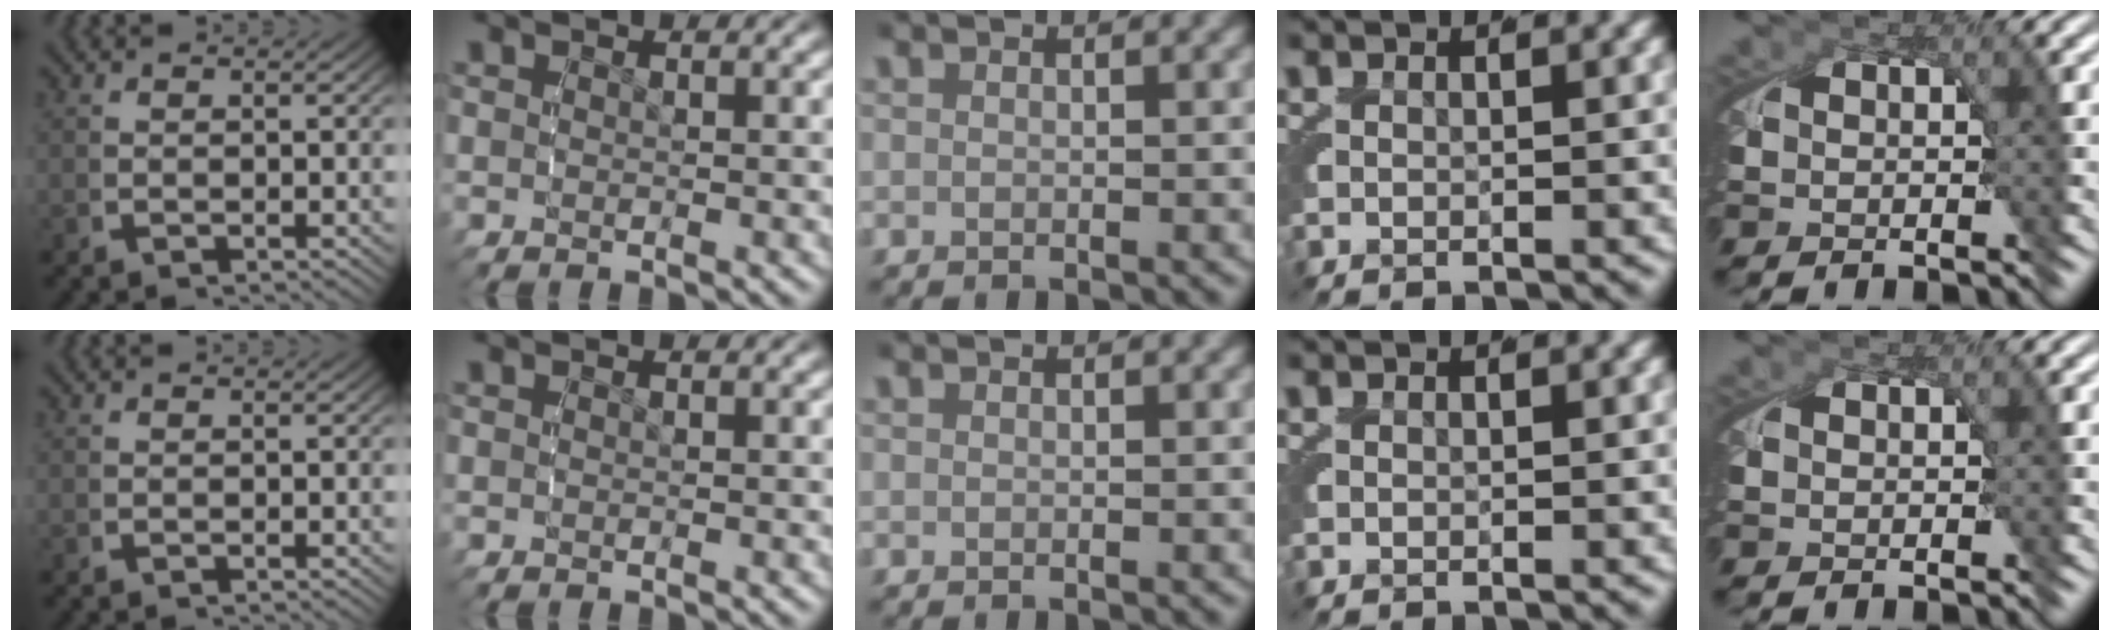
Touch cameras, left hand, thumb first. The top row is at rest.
{}